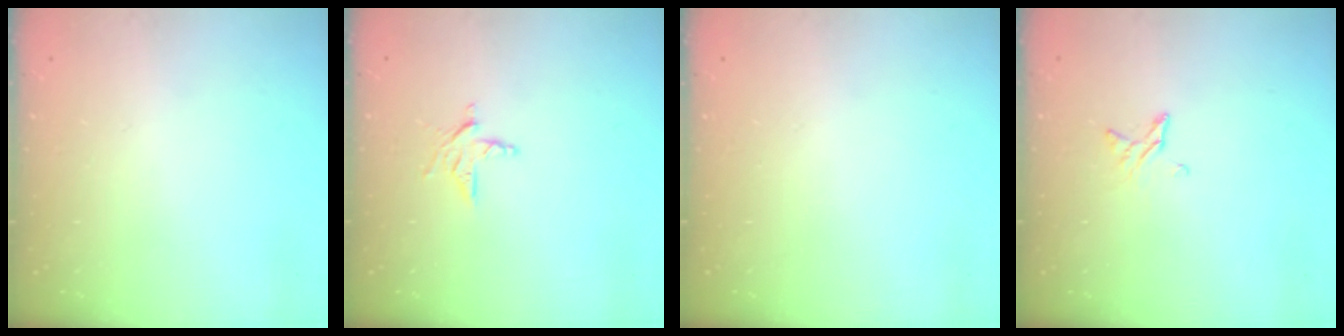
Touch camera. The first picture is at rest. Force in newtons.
{"total": 5.2, "press": 5.2, "slide": 0.4}
{"total": 0.0}
{"total": 3.9, "press": 3.9, "slide": 0.2}